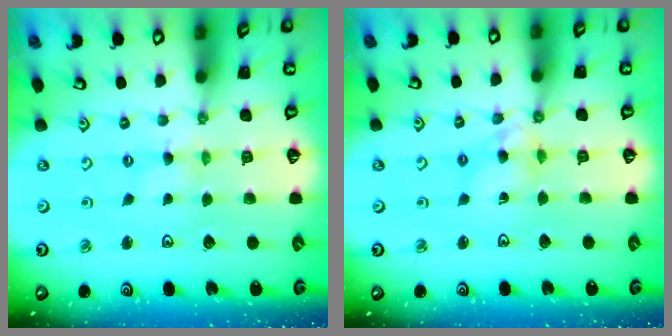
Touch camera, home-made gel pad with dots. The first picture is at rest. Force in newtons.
{"total": 7.0, "press": 7.0, "slide": 0.6}